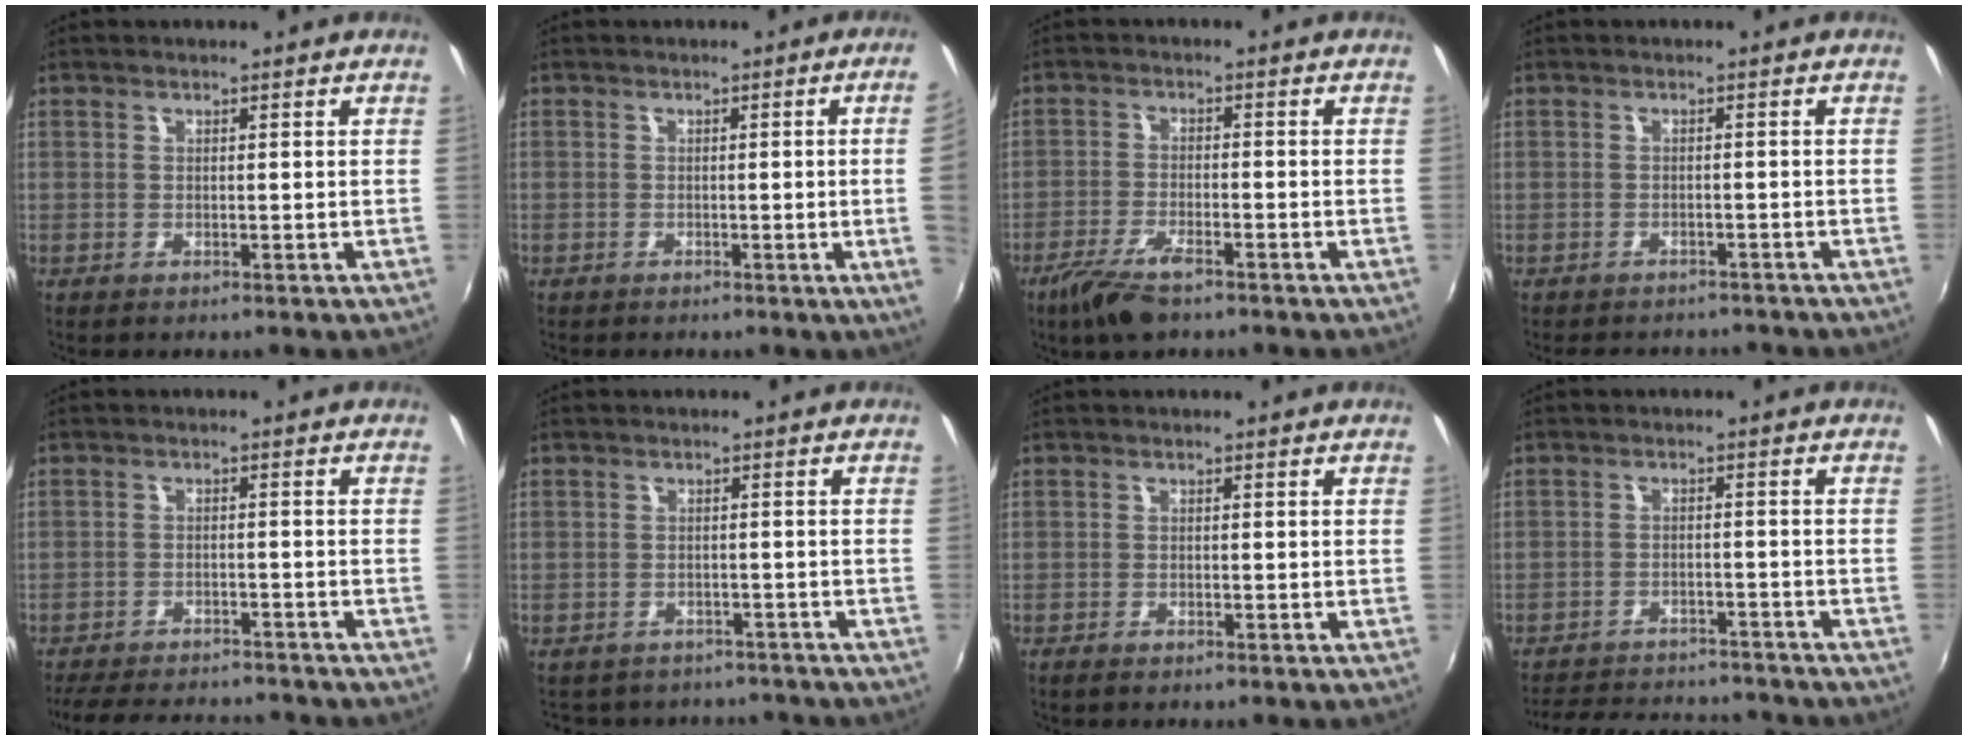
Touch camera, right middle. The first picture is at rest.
{"total": 4.8, "force": [-0.1, -2.0, 4.3], "torque": [-0.066, -0.010, 0.003]}
{"total": 7.5, "force": [-5.3, 2.2, 4.9], "torque": [-0.122, -0.017, -0.102]}
{"total": 6.1, "force": [-5.3, 2.5, 1.7], "torque": [-0.041, -0.003, -0.072]}
{"total": 13.8, "force": [-12.3, 3.4, 5.2], "torque": [-0.121, -0.007, -0.180]}
{"total": 9.3, "force": [-8.1, 3.9, 2.4], "torque": [-0.057, -0.003, -0.103]}
{"total": 1.5, "force": [-1.2, 0.6, 0.6], "torque": [-0.018, -0.005, -0.025]}
{"total": 15.6, "force": [-13.9, 4.7, 5.4], "torque": [-0.123, 0.012, -0.188]}